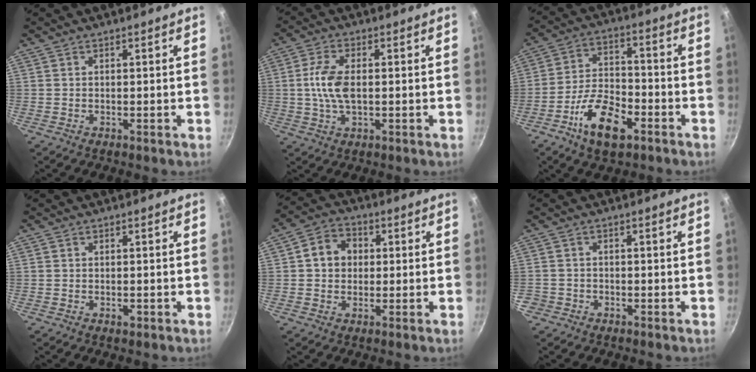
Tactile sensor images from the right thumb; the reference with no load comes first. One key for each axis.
{"total": 7.4, "fx": 0.2, "fy": 3.7, "fz": 6.3, "tx": -0.131, "ty": 0.006, "tz": -0.001}
{"total": 12.5, "fx": -6.4, "fy": 6.1, "fz": 8.9, "tx": -0.148, "ty": 0.038, "tz": -0.120}
{"total": 1.1, "fx": -0.5, "fy": 0.6, "fz": 0.7, "tx": -0.008, "ty": 0.000, "tz": -0.009}
{"total": 7.4, "fx": 1.0, "fy": 6.3, "fz": 3.7, "tx": -0.033, "ty": 0.012, "tz": 0.005}
{"total": 2.1, "fx": -1.2, "fy": 1.7, "fz": 0.3, "tx": -0.004, "ty": 0.015, "tz": -0.020}